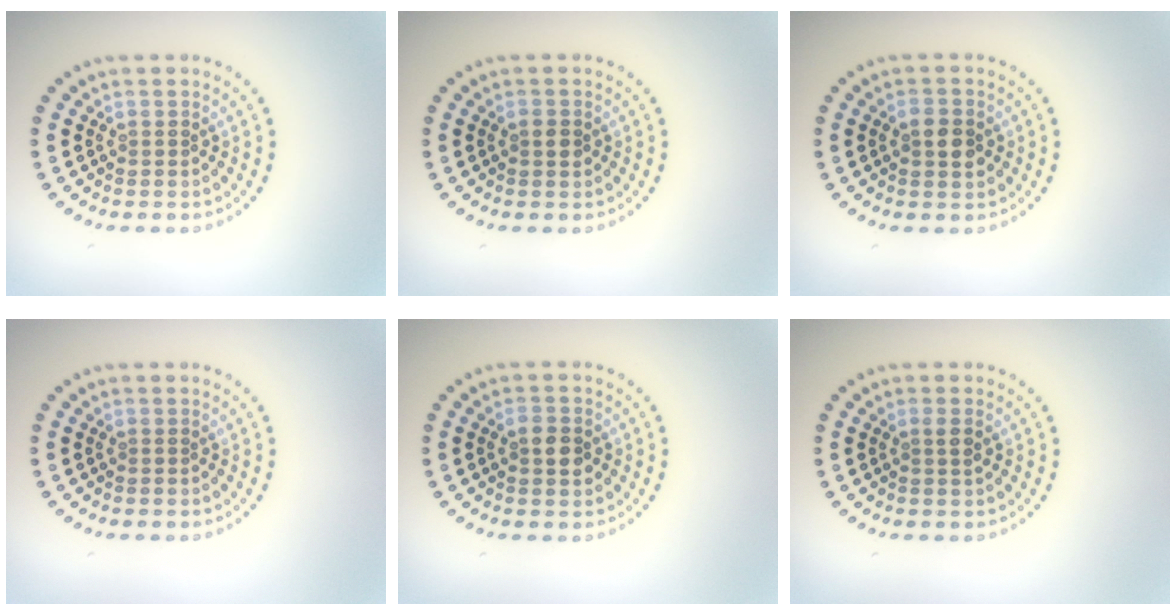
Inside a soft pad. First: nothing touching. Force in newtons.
{"total": 0.9, "press": 0.9, "slide": 0.0}
{"total": 2.2, "press": 2.2, "slide": 0.1}
{"total": 0.0}
{"total": 2.5, "press": 2.5, "slide": 0.1}
{"total": 1.0, "press": 0.8, "slide": 0.5}